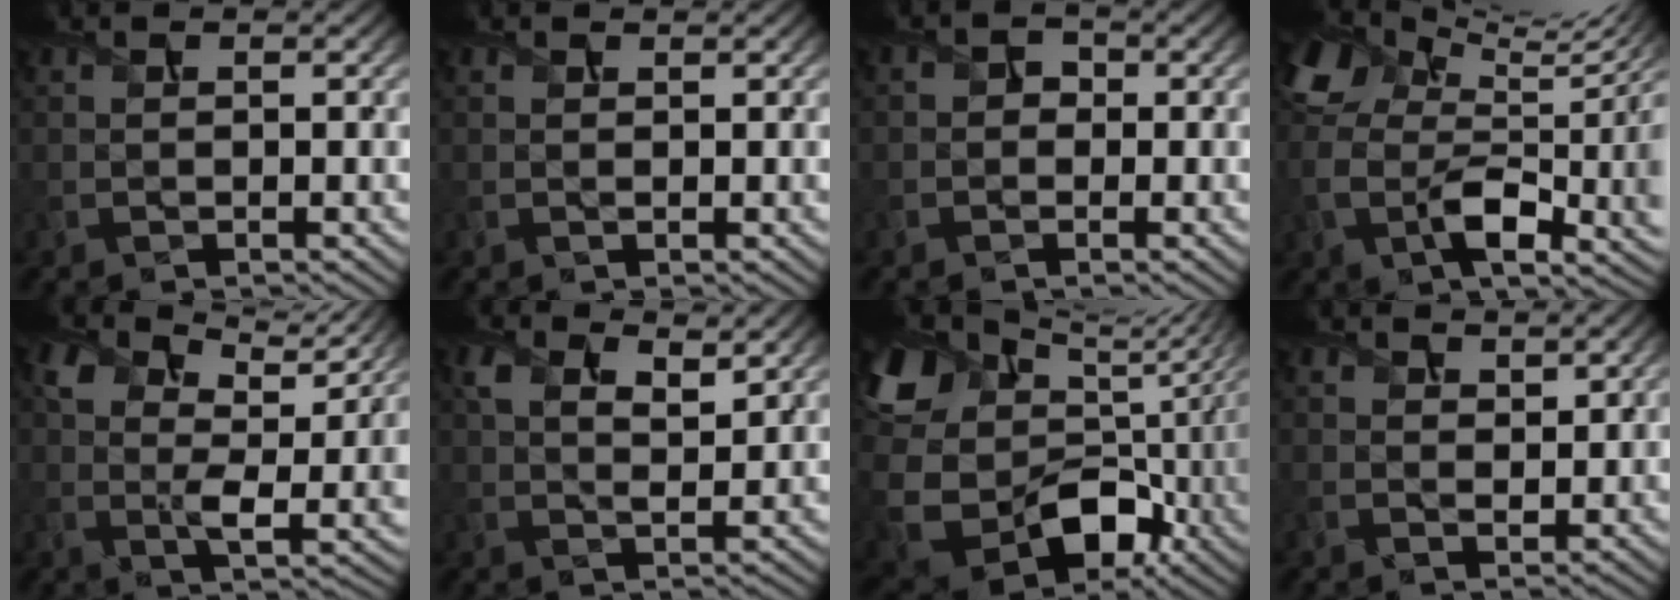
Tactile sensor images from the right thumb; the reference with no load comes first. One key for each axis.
{"total": 0.6, "fx": 0.5, "fy": 0.2, "fz": 0.2, "tx": -0.007, "ty": -0.001, "tz": 0.010}
{"total": 1.5, "fx": -0.4, "fy": 1.3, "fz": 0.5, "tx": -0.004, "ty": 0.003, "tz": -0.015}
{"total": 14.5, "fx": 2.7, "fy": 8.8, "fz": 11.1, "tx": -0.248, "ty": -0.025, "tz": 0.058}
{"total": 8.2, "fx": 4.3, "fy": 3.8, "fz": 5.8, "tx": -0.120, "ty": -0.008, "tz": 0.081}
{"total": 5.5, "fx": 3.1, "fy": 2.4, "fz": 3.9, "tx": -0.082, "ty": 0.001, "tz": 0.059}
{"total": 15.9, "fx": 3.7, "fy": 11.3, "fz": 10.5, "tx": -0.253, "ty": -0.003, "tz": 0.077}
{"total": 1.9, "fx": 1.5, "fy": 1.0, "fz": 0.7, "tx": -0.019, "ty": -0.003, "tz": 0.032}